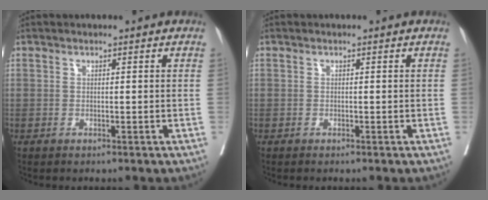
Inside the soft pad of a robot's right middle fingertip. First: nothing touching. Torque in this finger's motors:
{"motor_torque": [-0.11, -0.18, -0.03, 0.00]}